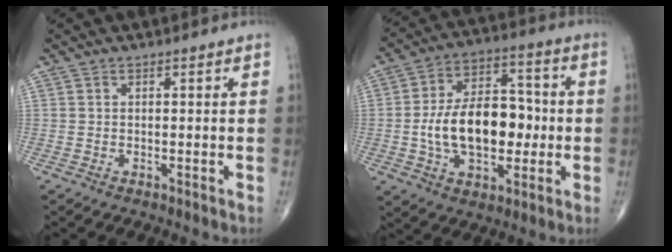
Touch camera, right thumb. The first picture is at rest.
{"total": 17.6, "force": [-1.6, 10.6, 13.9], "torque": [-0.209, 0.031, -0.024]}